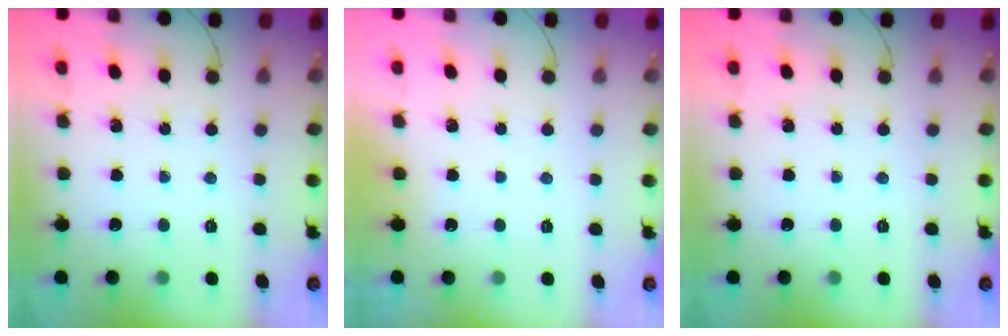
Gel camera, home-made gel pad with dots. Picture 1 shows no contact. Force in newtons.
{"total": 3.0, "press": 3.0, "slide": 0.1}
{"total": 0.0}